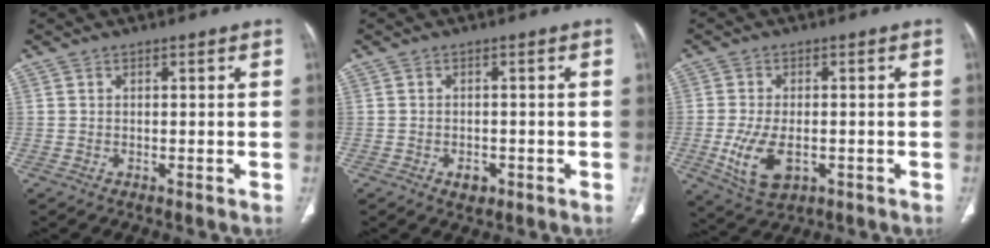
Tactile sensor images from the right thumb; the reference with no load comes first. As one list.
[{"total": 2.4, "force": [-1.1, 1.7, 1.4], "torque": [-0.013, 0.003, -0.010]}, {"total": 8.7, "force": [-2.2, 4.9, 6.9], "torque": [-0.136, -0.004, -0.028]}]